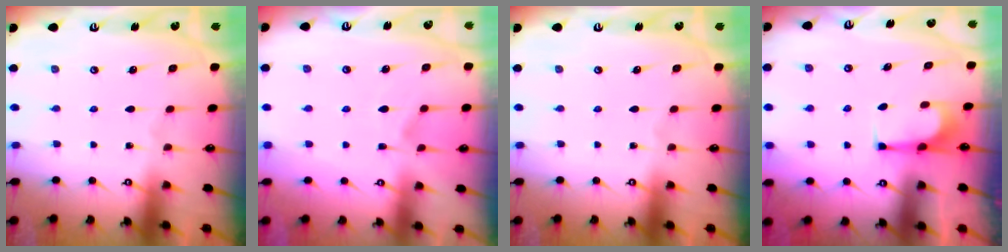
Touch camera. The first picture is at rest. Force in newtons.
{"total": 2.1, "press": 1.8, "slide": 1.2}
{"total": 0.0}
{"total": 2.1, "press": 1.9, "slide": 0.8}